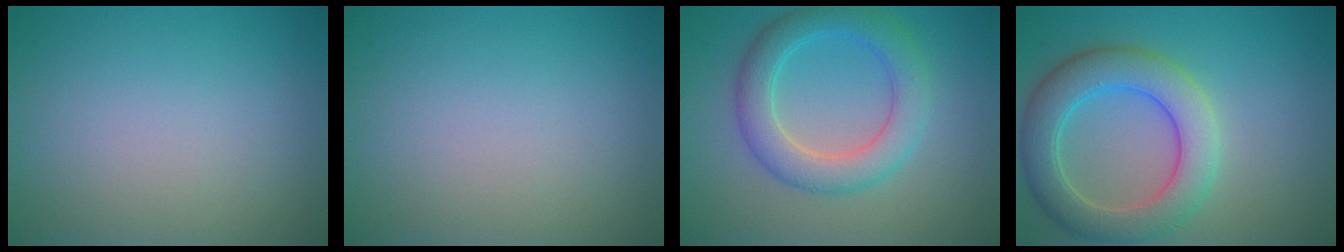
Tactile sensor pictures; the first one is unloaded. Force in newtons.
{"total": 0.0}
{"total": 5.0, "press": 5.0, "slide": 0.1}
{"total": 6.6, "press": 6.6, "slide": 0.3}